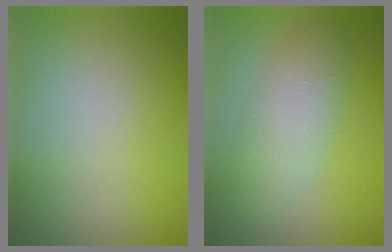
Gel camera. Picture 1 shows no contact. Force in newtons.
{"total": 4.2, "press": 4.2, "slide": 0.4}